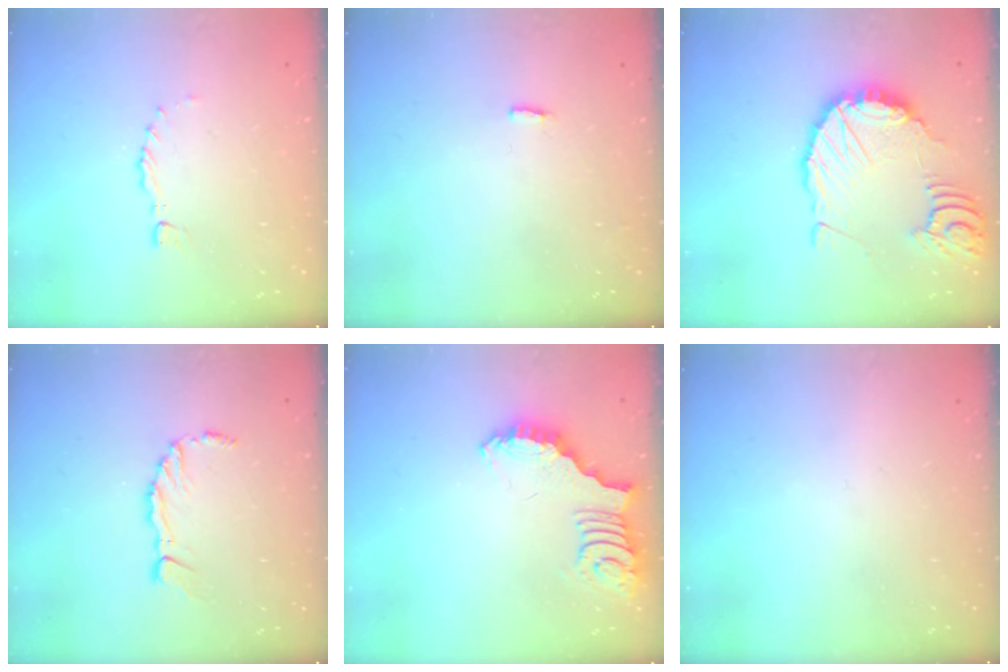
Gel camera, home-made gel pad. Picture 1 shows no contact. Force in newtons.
{"total": 3.0, "press": 2.9, "slide": 0.5}
{"total": 14.7, "press": 14.6, "slide": 1.7}
{"total": 5.5, "press": 5.5, "slide": 0.9}
{"total": 2.5, "press": 2.4, "slide": 0.5}
{"total": 0.0}